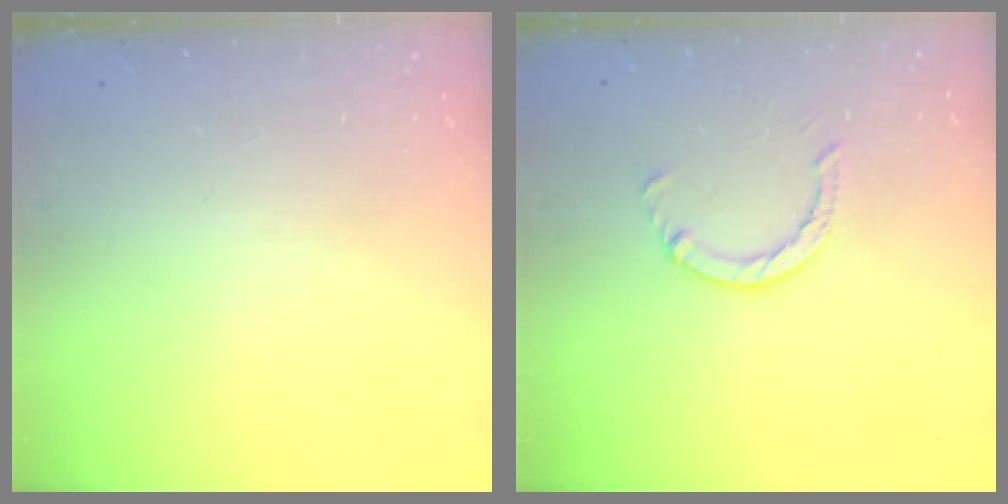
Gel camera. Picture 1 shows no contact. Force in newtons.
{"total": 2.4, "press": 2.4, "slide": 0.4}